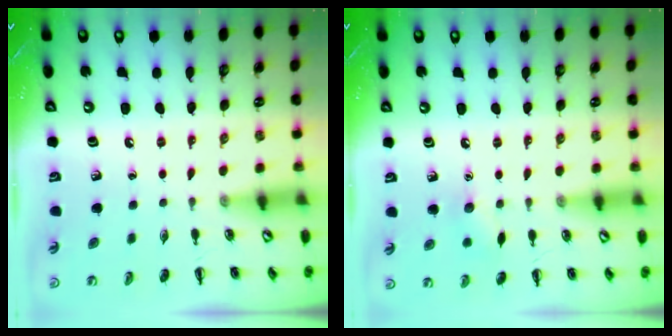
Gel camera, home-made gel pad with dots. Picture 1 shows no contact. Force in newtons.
{"total": 6.6, "press": 6.4, "slide": 1.6}